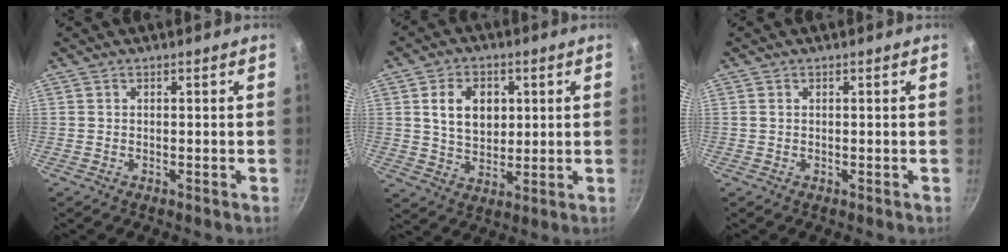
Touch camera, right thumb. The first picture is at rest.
{"total": 9.5, "force": [2.3, 6.8, 6.1], "torque": [-0.081, -0.008, 0.041]}
{"total": 0.6, "force": [0.2, 0.4, 0.4], "torque": [-0.007, 0.001, 0.002]}